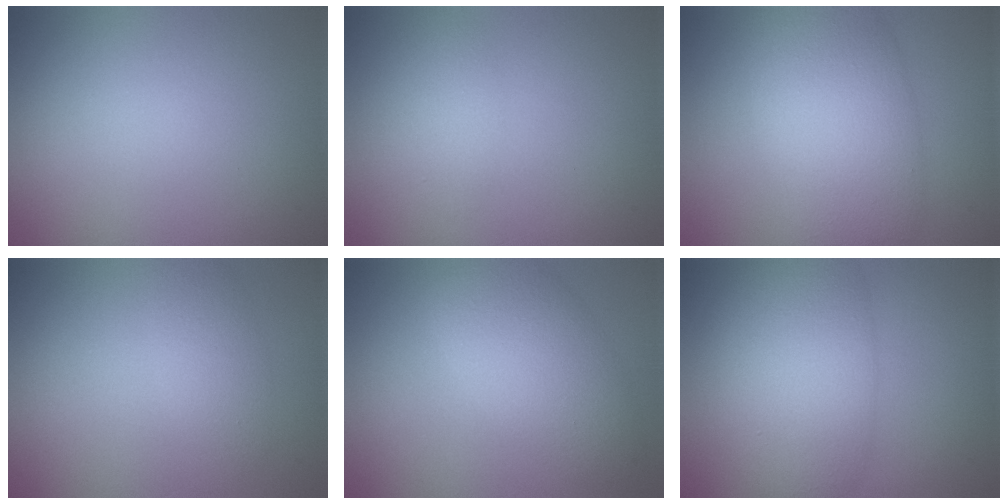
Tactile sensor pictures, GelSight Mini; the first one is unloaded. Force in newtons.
{"total": 1.6, "press": 1.6, "slide": 0.0}
{"total": 8.1, "press": 8.1, "slide": 0.3}
{"total": 2.1, "press": 2.1, "slide": 0.1}
{"total": 5.5, "press": 5.5, "slide": 0.3}
{"total": 7.3, "press": 7.3, "slide": 0.3}